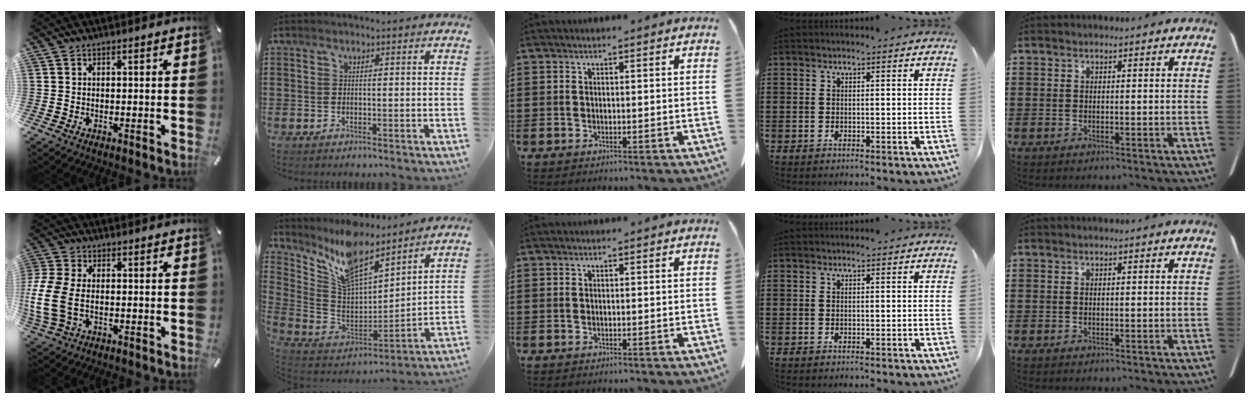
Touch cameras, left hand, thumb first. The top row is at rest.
{"thumb": {"total": 9.9, "force": [-1.4, 6.3, 7.5], "torque": [-0.174, -0.006, -0.020]}, "index": {"total": 10.8, "force": [9.3, 2.7, 4.7], "torque": [-0.133, -0.056, 0.167]}}